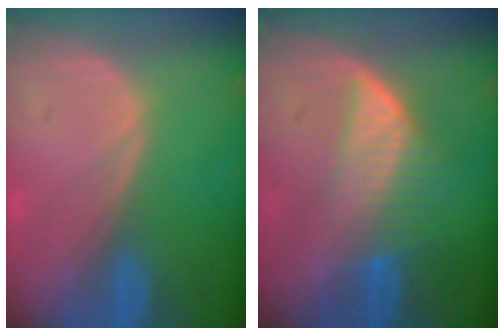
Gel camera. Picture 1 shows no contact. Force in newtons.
{"total": 6.9, "press": 6.0, "slide": 3.3}